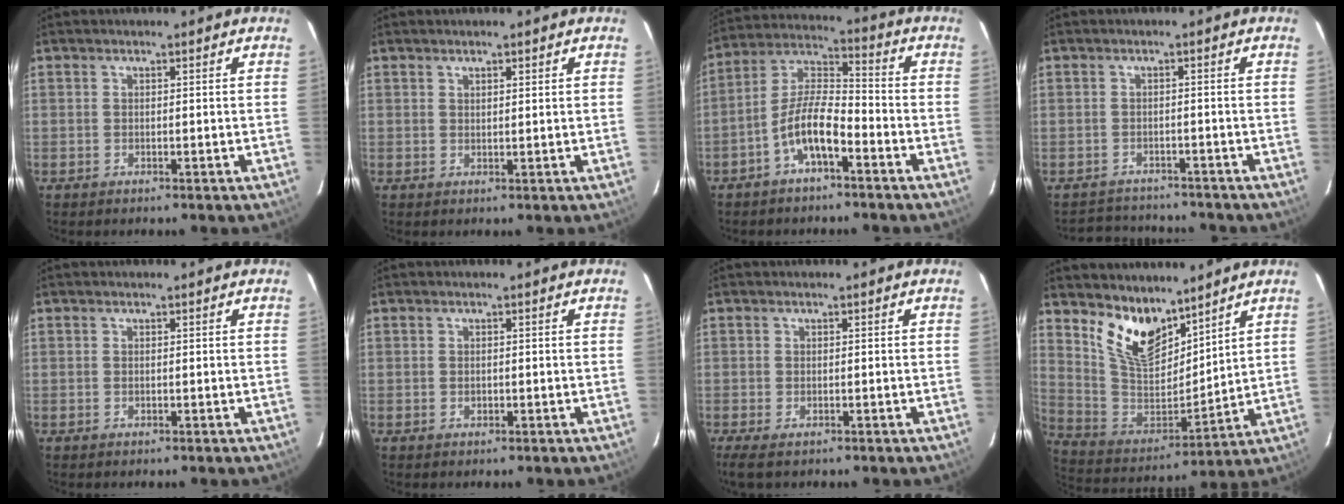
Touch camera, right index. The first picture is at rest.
{"total": 1.2, "force": [1.0, 0.3, 0.6], "torque": [-0.009, 0.001, 0.016]}
{"total": 9.0, "force": [-4.8, 2.8, 7.2], "torque": [-0.155, 0.013, -0.089]}
{"total": 6.3, "force": [-5.7, 2.6, 0.6], "torque": [-0.021, 0.019, -0.084]}
{"total": 0.0}
{"total": 0.7, "force": [-0.2, 0.6, 0.4], "torque": [-0.006, 0.000, -0.002]}
{"total": 3.5, "force": [-2.2, 1.5, 2.3], "torque": [-0.049, -0.013, -0.036]}
{"total": 13.6, "force": [9.7, 6.7, 6.8], "torque": [-0.141, -0.005, 0.198]}